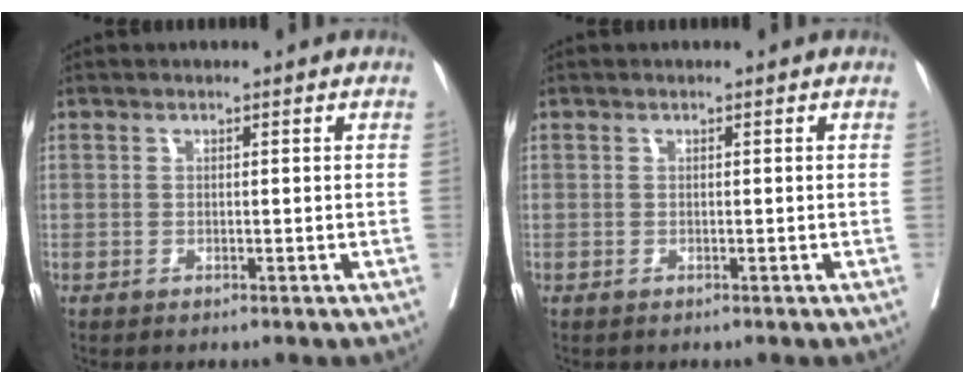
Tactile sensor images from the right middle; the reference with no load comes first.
{"total": 0.0}